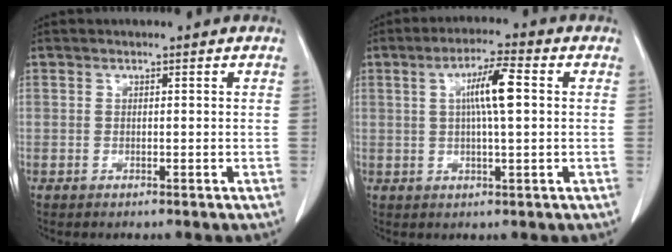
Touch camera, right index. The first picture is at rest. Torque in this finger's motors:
{"motor_torque": [1.10, 0.12, 0.55, 0.14]}